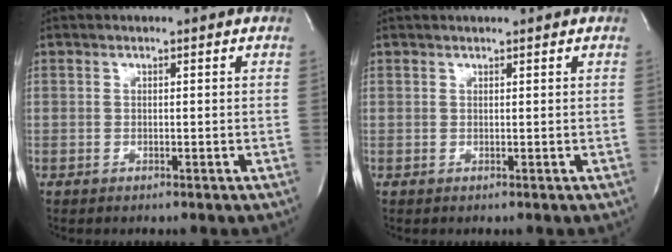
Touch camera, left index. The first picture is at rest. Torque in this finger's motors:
{"motor_torque": [0.05, -0.96, 0.10, 0.00]}